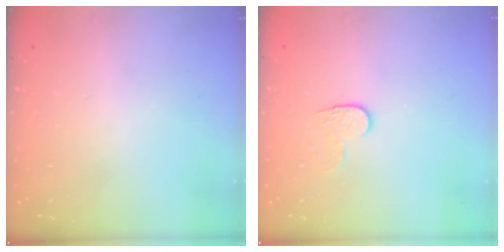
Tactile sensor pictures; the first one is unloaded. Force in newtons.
{"total": 4.2, "press": 4.2, "slide": 0.5}